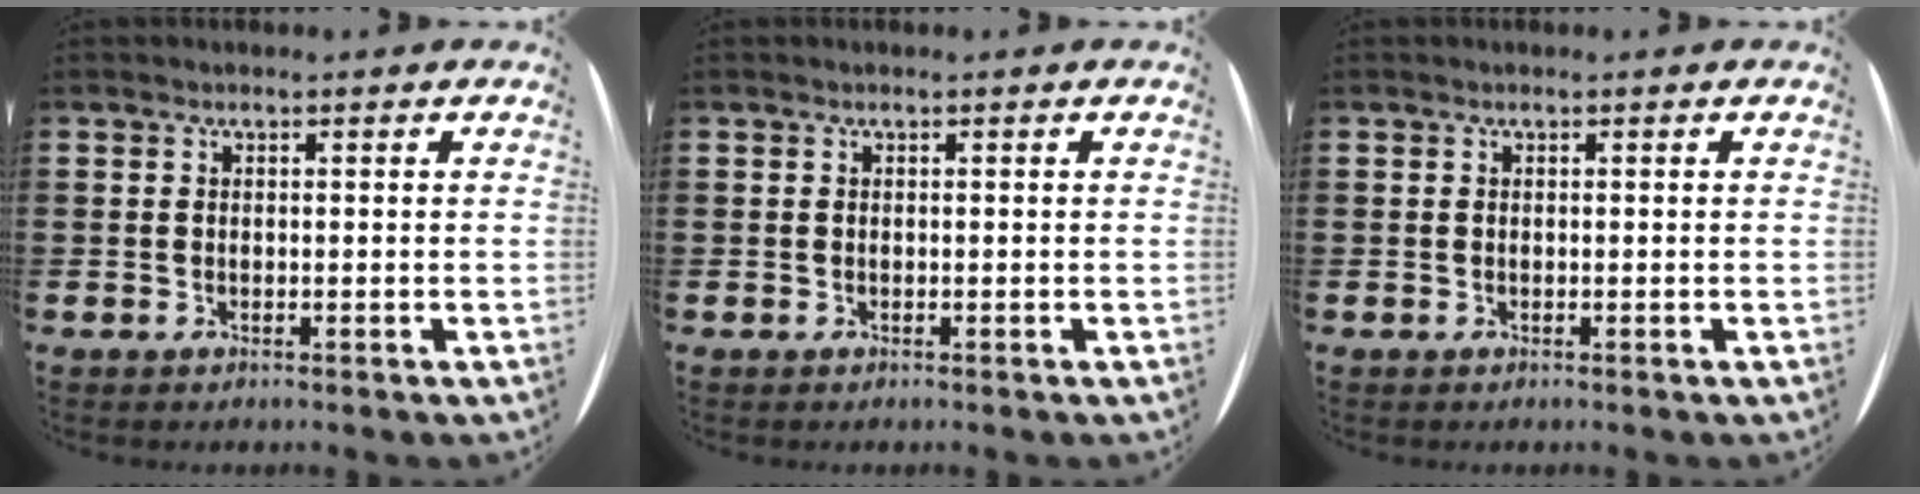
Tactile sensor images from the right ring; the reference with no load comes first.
{"total": 0.0}
{"total": 0.0}